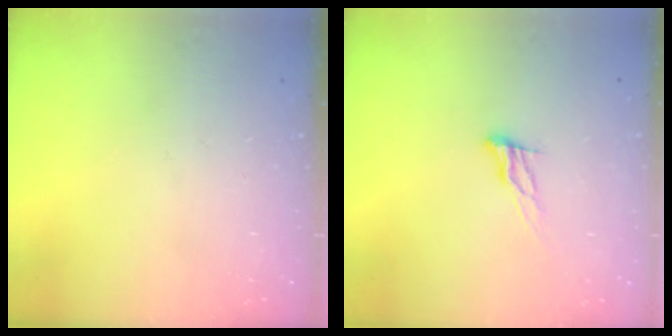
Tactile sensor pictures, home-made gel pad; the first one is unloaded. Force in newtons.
{"total": 9.2, "press": 8.9, "slide": 2.5}